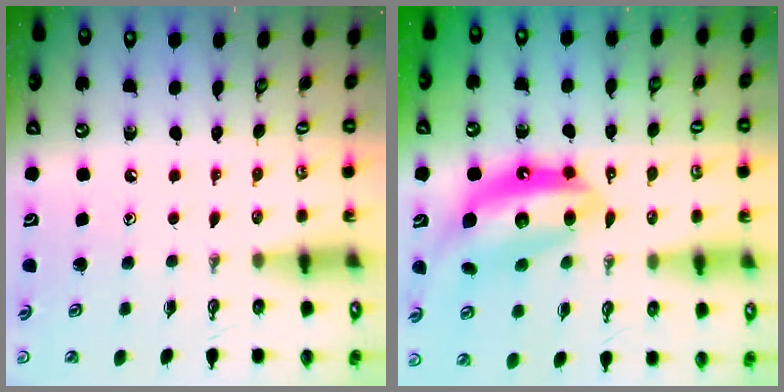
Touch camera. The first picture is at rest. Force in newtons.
{"total": 12.1, "press": 12.0, "slide": 1.1}